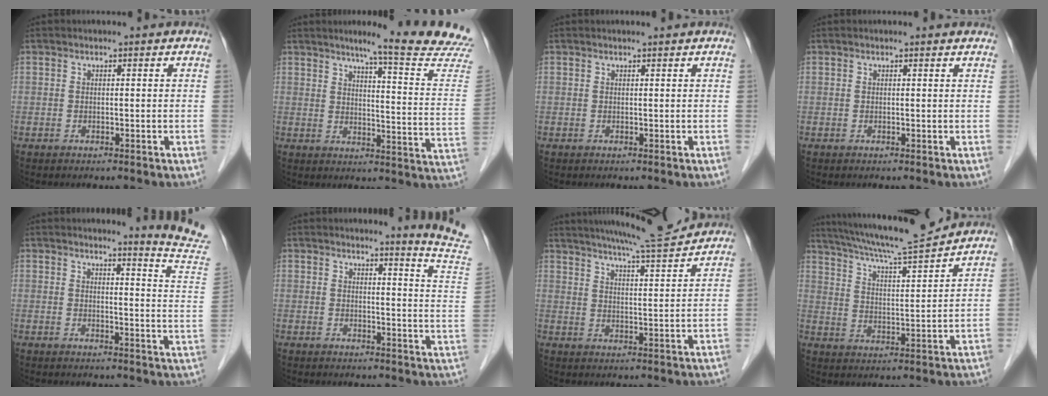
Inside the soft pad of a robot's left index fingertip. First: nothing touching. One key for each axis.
{"total": 17.3, "fx": 15.1, "fy": -1.6, "fz": 8.4, "tx": -0.107, "ty": -0.080, "tz": 0.171}
{"total": 1.1, "fx": 1.0, "fy": -0.1, "fz": 0.4, "tx": -0.008, "ty": 0.008, "tz": 0.019}
{"total": 1.7, "fx": 1.7, "fy": 0.0, "fz": 0.3, "tx": -0.018, "ty": 0.001, "tz": 0.013}
{"total": 9.3, "fx": 8.9, "fy": -2.6, "fz": 1.3, "tx": -0.024, "ty": -0.103, "tz": 0.088}
{"total": 8.7, "fx": 8.1, "fy": -2.9, "fz": 1.4, "tx": -0.026, "ty": -0.102, "tz": 0.078}
{"total": 12.3, "fx": 11.5, "fy": -0.4, "fz": 4.5, "tx": -0.076, "ty": 0.003, "tz": 0.163}
{"total": 14.5, "fx": 13.2, "fy": -0.7, "fz": 5.7, "tx": -0.107, "ty": 0.000, "tz": 0.210}